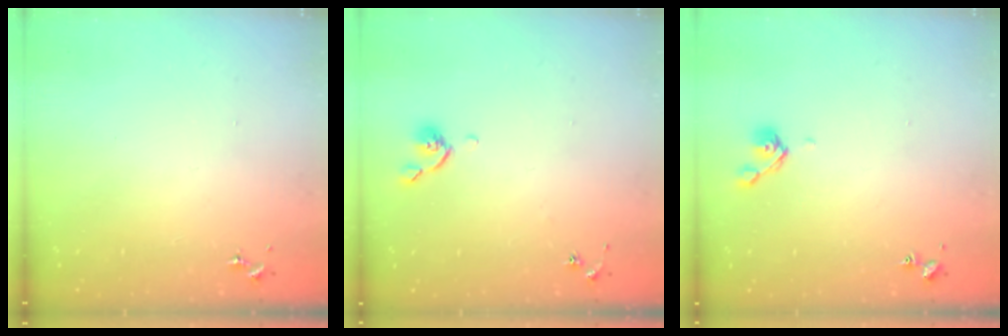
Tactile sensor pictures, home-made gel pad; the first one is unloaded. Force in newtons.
{"total": 5.3, "press": 5.2, "slide": 0.9}
{"total": 5.2, "press": 5.1, "slide": 1.0}